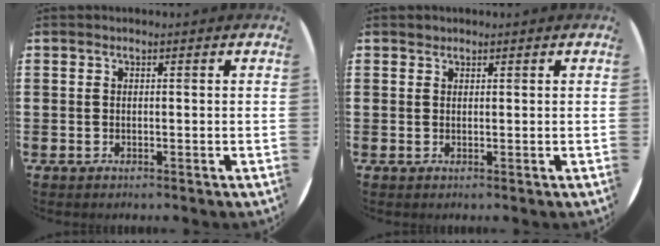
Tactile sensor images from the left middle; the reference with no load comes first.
{"total": 0.6, "force": [0.5, 0.2, -0.1], "torque": [0.002, 0.003, 0.011]}